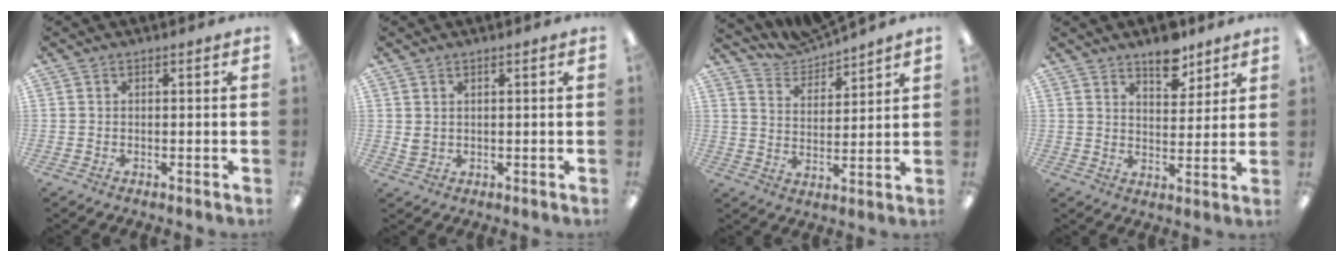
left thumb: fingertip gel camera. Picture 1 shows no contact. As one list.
[{"total": 2.0, "force": [1.2, 1.3, 1.0], "torque": [-0.022, 0.001, 0.022]}, {"total": 7.0, "force": [7.0, 0.7, 0.1], "torque": [-0.030, -0.057, 0.131]}, {"total": 8.3, "force": [6.4, 3.7, 3.7], "torque": [-0.034, -0.042, 0.108]}]